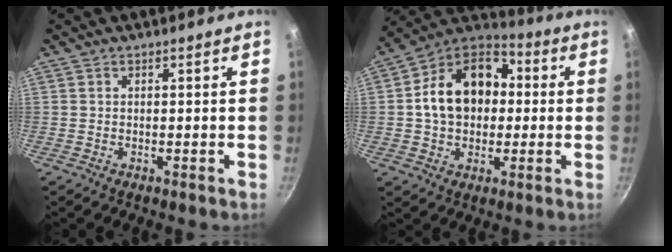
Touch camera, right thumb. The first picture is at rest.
{"total": 17.5, "force": [1.2, 13.1, 11.6], "torque": [-0.170, 0.039, 0.003]}